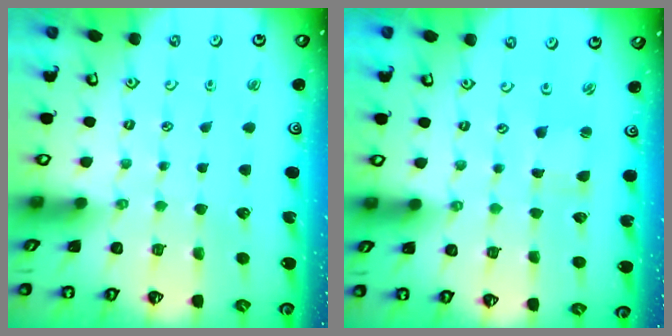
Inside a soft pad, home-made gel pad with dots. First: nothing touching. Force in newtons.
{"total": 1.6, "press": 1.6, "slide": 0.2}